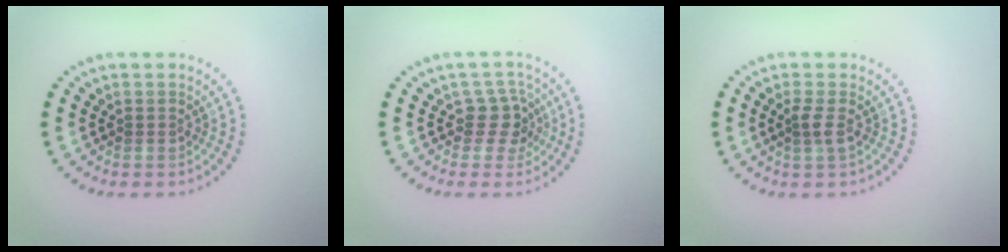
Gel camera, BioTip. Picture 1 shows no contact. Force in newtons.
{"total": 2.7, "press": 2.1, "slide": 1.7}
{"total": 1.3, "press": 1.0, "slide": 0.8}